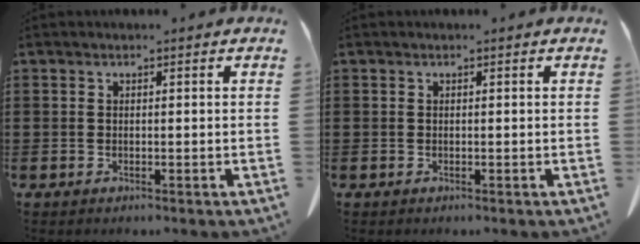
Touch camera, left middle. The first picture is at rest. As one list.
[{"total": 0.0}]